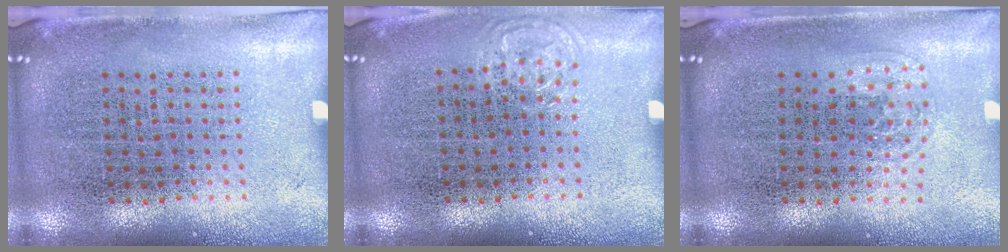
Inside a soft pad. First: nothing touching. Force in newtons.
{"total": 0.6, "press": 0.6, "slide": 0.1}
{"total": 0.9, "press": 0.7, "slide": 0.6}